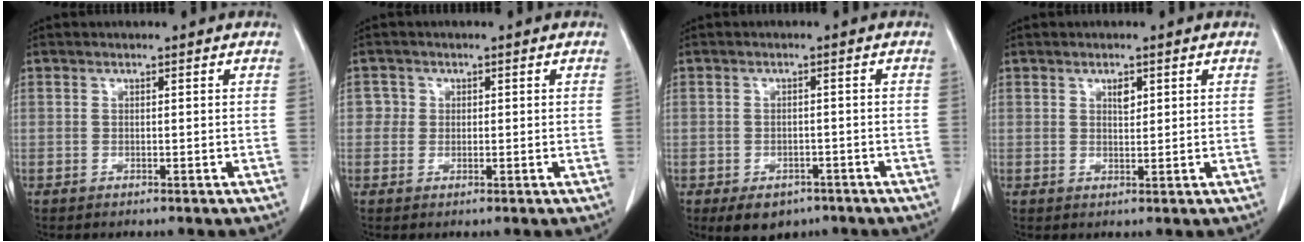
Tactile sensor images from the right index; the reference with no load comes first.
{"total": 1.8, "force": [0.3, 1.8, 0.0], "torque": [0.009, 0.003, 0.001]}
{"total": 5.8, "force": [-3.7, 3.8, 2.2], "torque": [-0.026, 0.002, -0.043]}
{"total": 1.6, "force": [0.8, 0.8, 1.2], "torque": [-0.019, -0.002, 0.015]}